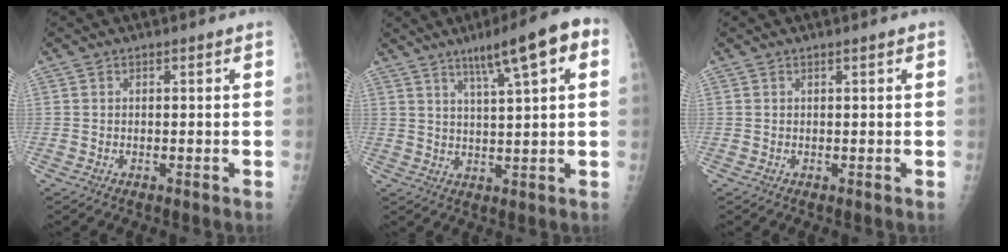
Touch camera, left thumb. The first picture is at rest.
{"total": 11.4, "force": [5.4, 1.7, 10.0], "torque": [-0.144, 0.001, 0.078]}
{"total": 0.6, "force": [0.4, 0.0, 0.5], "torque": [-0.006, 0.001, 0.004]}